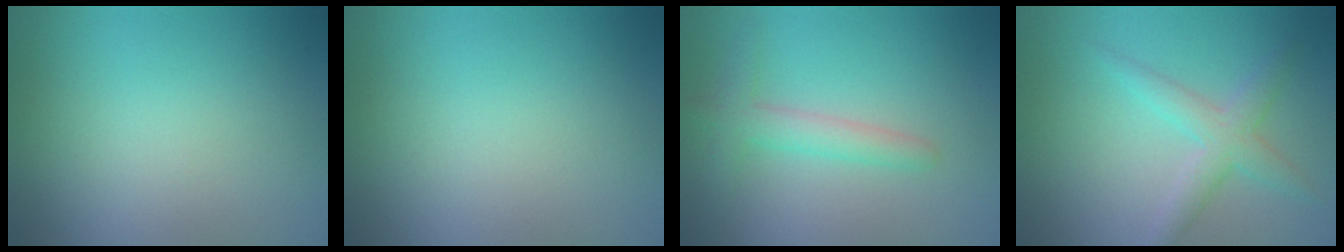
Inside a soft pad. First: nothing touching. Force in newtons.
{"total": 0.0}
{"total": 2.6, "press": 2.6, "slide": 0.1}
{"total": 2.8, "press": 2.8, "slide": 0.0}